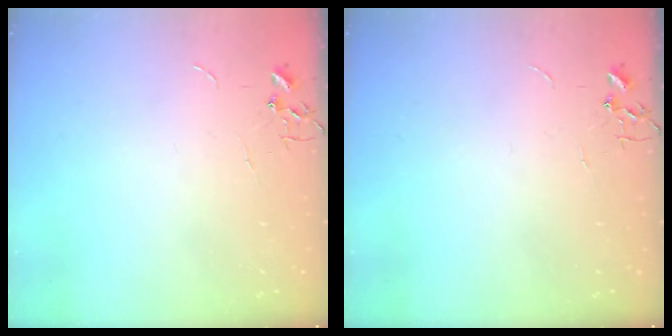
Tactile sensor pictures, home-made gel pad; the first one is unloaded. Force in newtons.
{"total": 0.0}